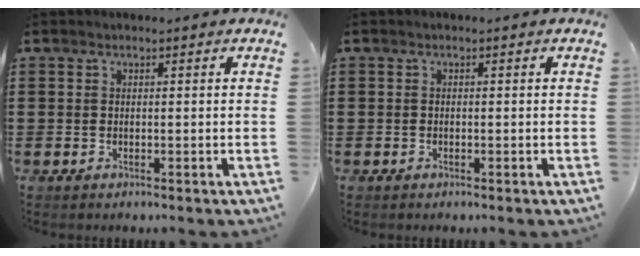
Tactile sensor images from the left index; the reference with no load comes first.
{"total": 0.6, "force": [-0.5, 0.2, 0.1], "torque": [-0.004, 0.000, -0.011]}